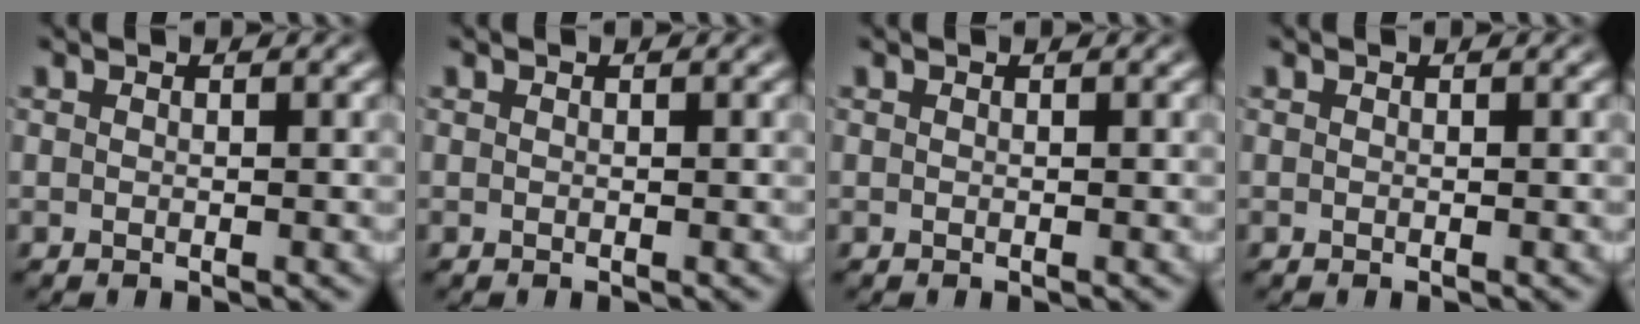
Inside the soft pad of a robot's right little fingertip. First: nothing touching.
{"total": 0.0}
{"total": 0.0}
{"total": 0.0}